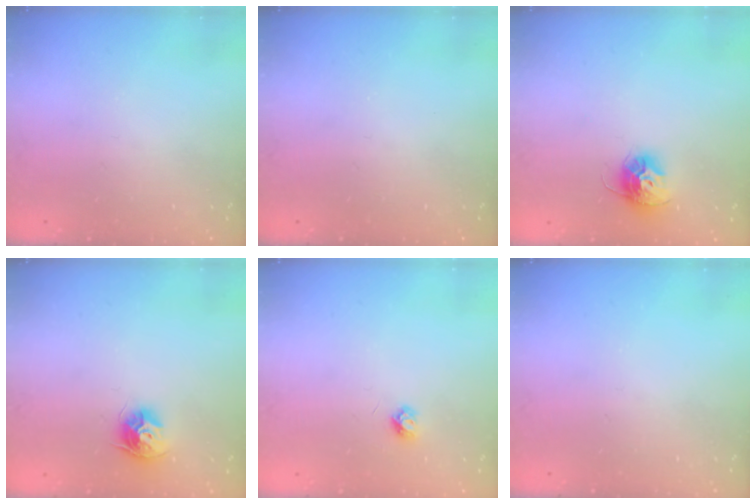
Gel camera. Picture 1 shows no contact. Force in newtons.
{"total": 0.0}
{"total": 10.5, "press": 10.4, "slide": 0.9}
{"total": 9.5, "press": 9.5, "slide": 0.3}
{"total": 3.7, "press": 3.7, "slide": 0.5}
{"total": 0.0}